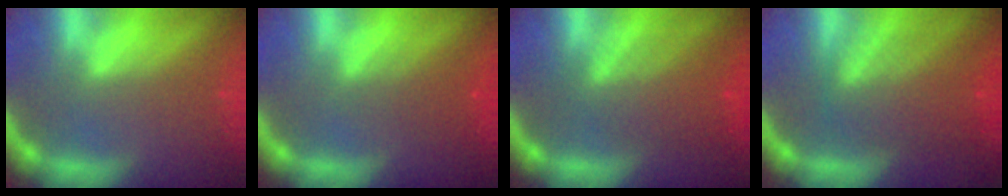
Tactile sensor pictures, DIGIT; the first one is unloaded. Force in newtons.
{"total": 2.5}
{"total": 6.1}
{"total": 7.0}